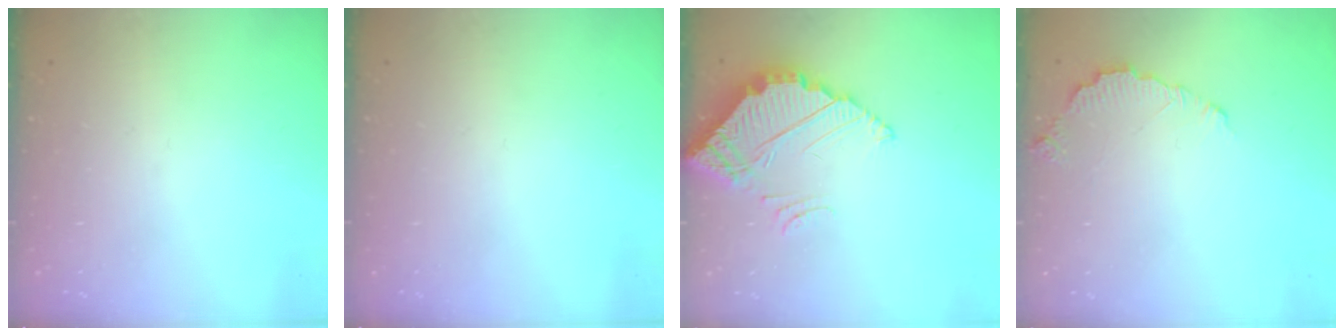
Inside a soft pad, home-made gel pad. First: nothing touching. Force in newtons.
{"total": 0.0}
{"total": 4.0, "press": 4.0, "slide": 0.3}
{"total": 3.5, "press": 3.5, "slide": 0.3}